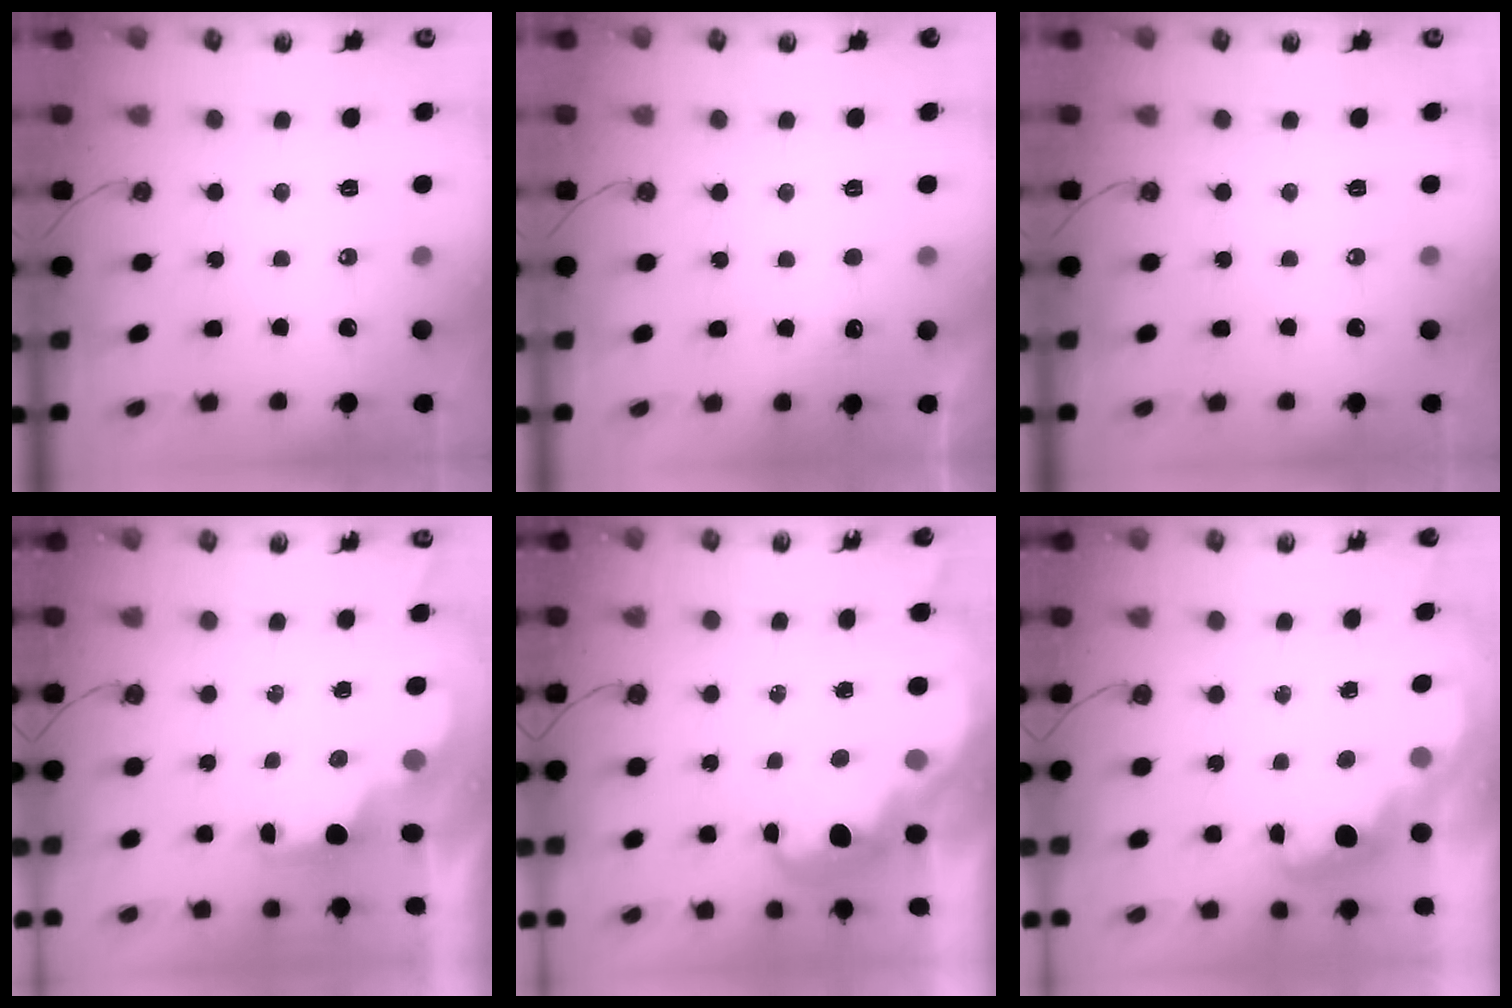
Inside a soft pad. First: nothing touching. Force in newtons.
{"total": 3.6, "press": 3.4, "slide": 1.1}
{"total": 0.0}
{"total": 2.2, "press": 2.1, "slide": 0.7}
{"total": 5.3, "press": 5.3, "slide": 0.7}
{"total": 2.7, "press": 2.6, "slide": 0.8}